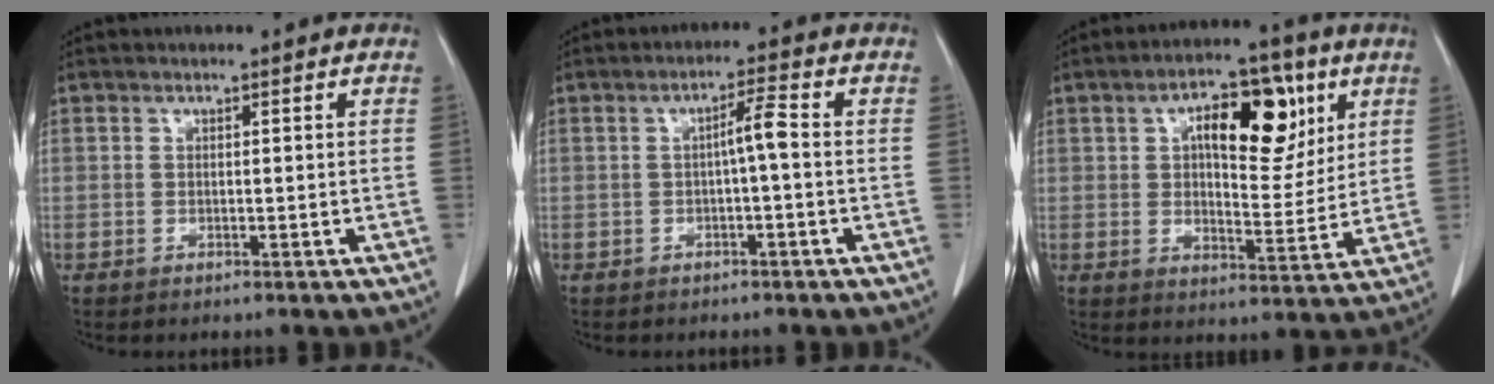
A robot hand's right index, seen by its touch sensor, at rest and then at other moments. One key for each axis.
{"total": 3.2, "fx": -0.3, "fy": 0.1, "fz": 3.2, "tx": -0.052, "ty": 0.008, "tz": -0.005}
{"total": 12.9, "fx": 4.9, "fy": 5.4, "fz": 10.7, "tx": -0.156, "ty": 0.022, "tz": 0.077}